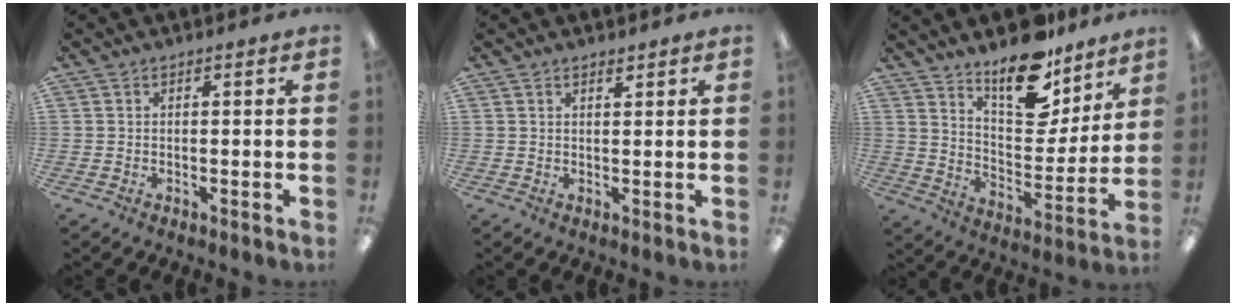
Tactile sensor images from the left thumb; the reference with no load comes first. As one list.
[{"total": 1.2, "force": [1.2, 0.2, 0.3], "torque": [-0.008, -0.001, 0.022]}, {"total": 16.4, "force": [13.0, 6.9, 7.1], "torque": [-0.107, -0.094, 0.232]}]